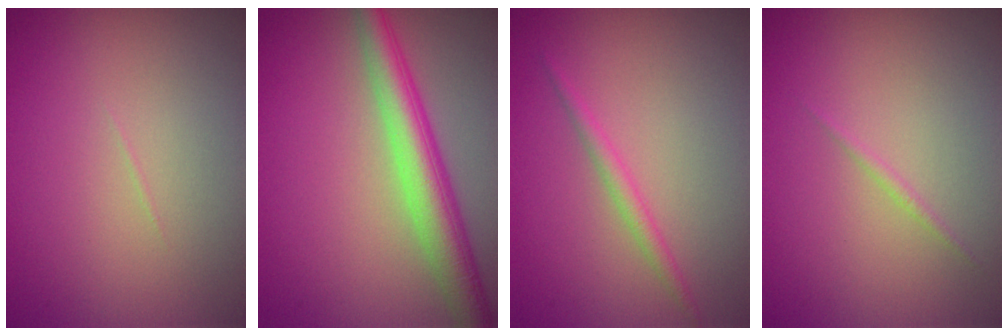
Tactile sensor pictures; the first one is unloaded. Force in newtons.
{"total": 5.2, "press": 5.2, "slide": 0.1}
{"total": 1.3, "press": 1.3, "slide": 0.1}
{"total": 0.6, "press": 0.6, "slide": 0.0}